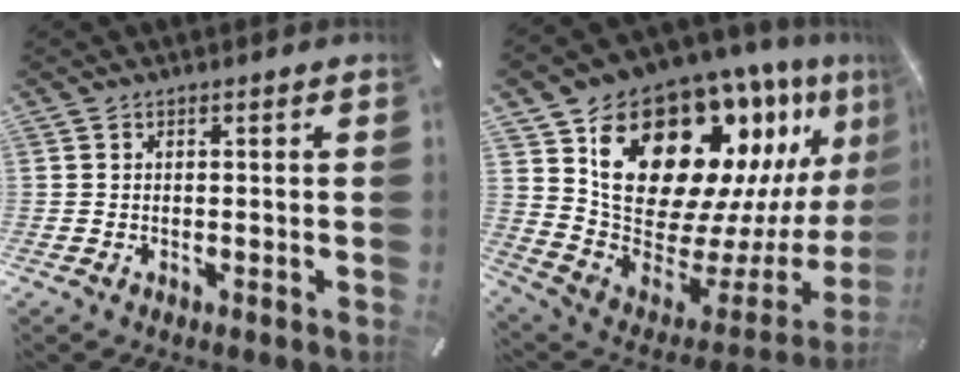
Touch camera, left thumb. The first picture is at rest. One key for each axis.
{"total": 23.2, "fx": 13.8, "fy": 12.9, "fz": 13.4, "tx": -0.218, "ty": -0.114, "tz": 0.254}